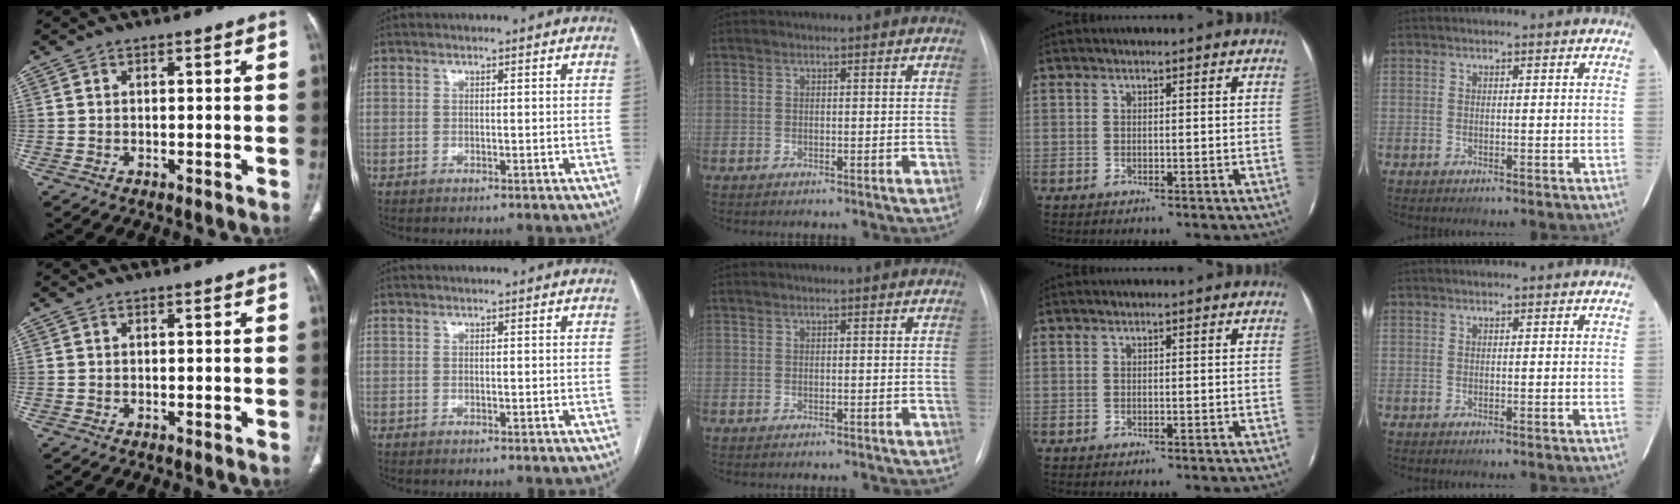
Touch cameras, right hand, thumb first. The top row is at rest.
{}